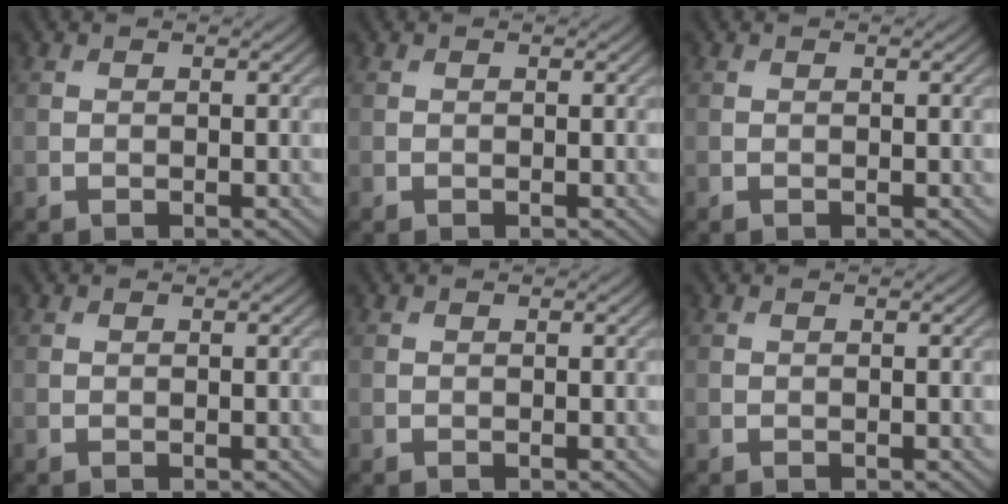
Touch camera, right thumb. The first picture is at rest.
{"total": 0.0}
{"total": 0.0}
{"total": 0.0}
{"total": 0.0}
{"total": 0.0}